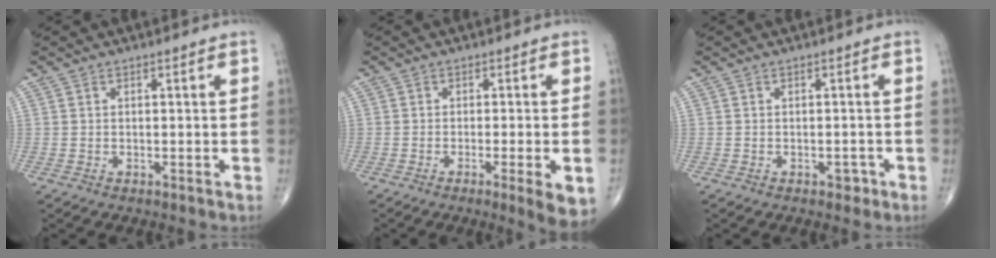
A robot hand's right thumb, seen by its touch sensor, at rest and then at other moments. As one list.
[{"total": 6.7, "force": [-2.7, 0.9, 6.0], "torque": [-0.081, -0.010, -0.038]}, {"total": 1.5, "force": [-0.8, 0.9, 0.8], "torque": [-0.005, 0.005, -0.011]}]